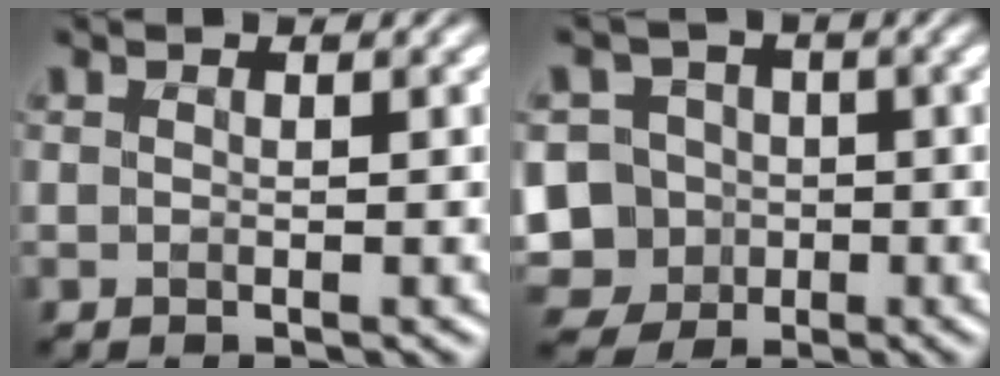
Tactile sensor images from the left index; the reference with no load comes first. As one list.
[{"total": 10.1, "force": [-2.7, 9.2, 3.2], "torque": [-0.084, 0.010, -0.078]}]